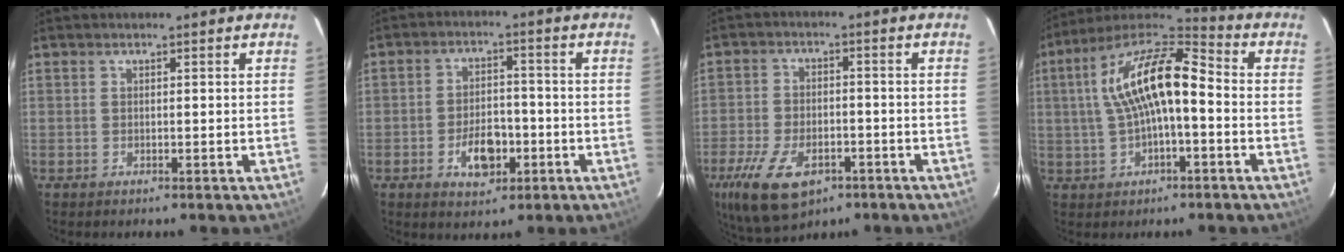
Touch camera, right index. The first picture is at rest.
{"total": 7.7, "force": [-3.1, 4.5, 5.4], "torque": [-0.102, 0.007, -0.042]}
{"total": 14.3, "force": [-8.0, 7.5, 9.2], "torque": [-0.211, -0.025, -0.132]}
{"total": 15.2, "force": [0.0, 5.6, 14.2], "torque": [-0.263, 0.025, -0.006]}